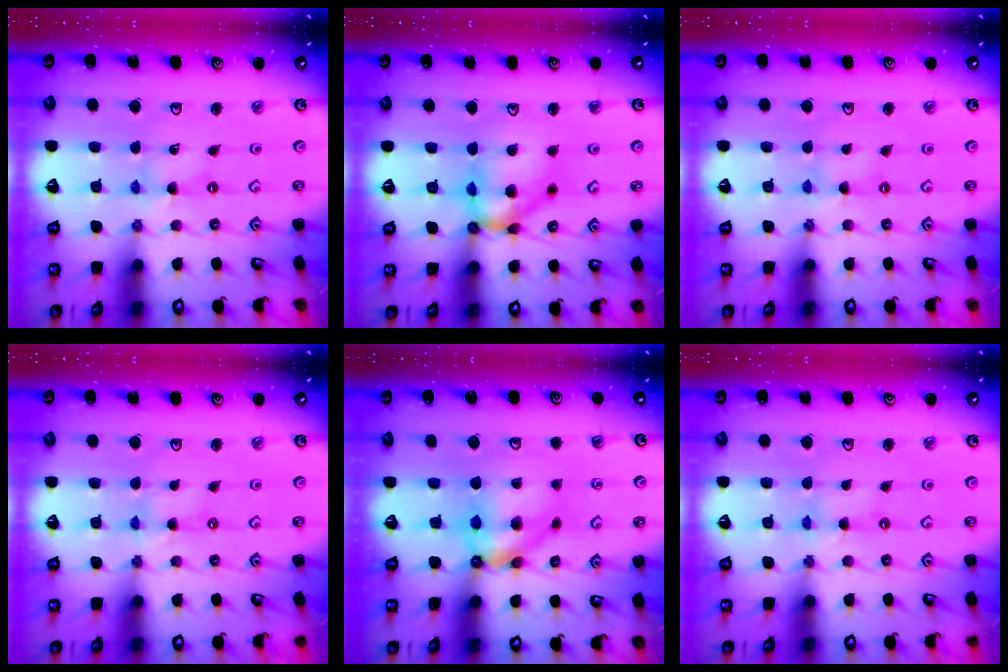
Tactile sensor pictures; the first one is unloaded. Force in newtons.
{"total": 13.6, "press": 13.5, "slide": 1.8}
{"total": 0.0}
{"total": 0.0}
{"total": 6.8, "press": 6.8, "slide": 0.6}
{"total": 0.0}